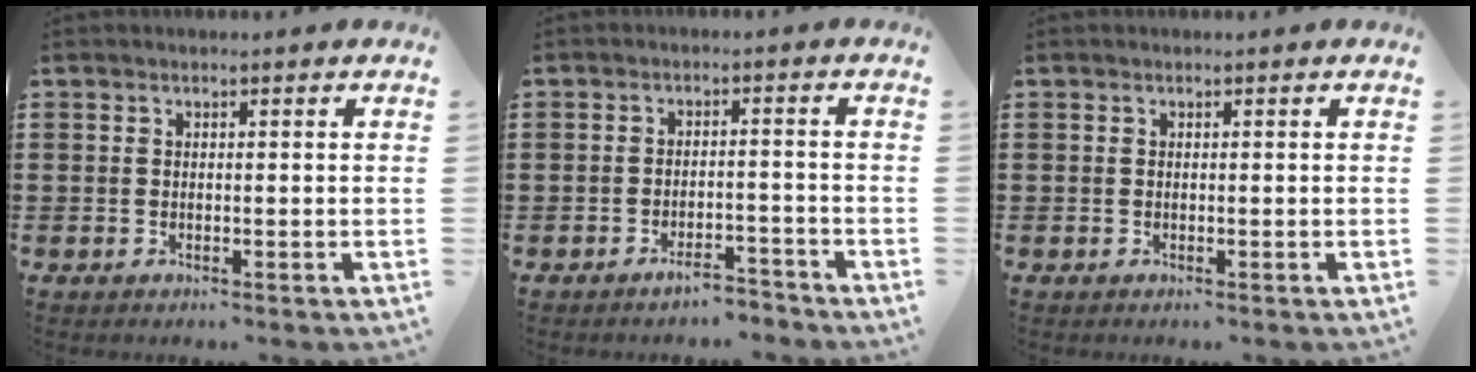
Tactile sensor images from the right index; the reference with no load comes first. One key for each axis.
{"total": 3.2, "fx": -3.0, "fy": 0.7, "fz": 1.1, "tx": -0.018, "ty": 0.008, "tz": -0.058}
{"total": 0.0}